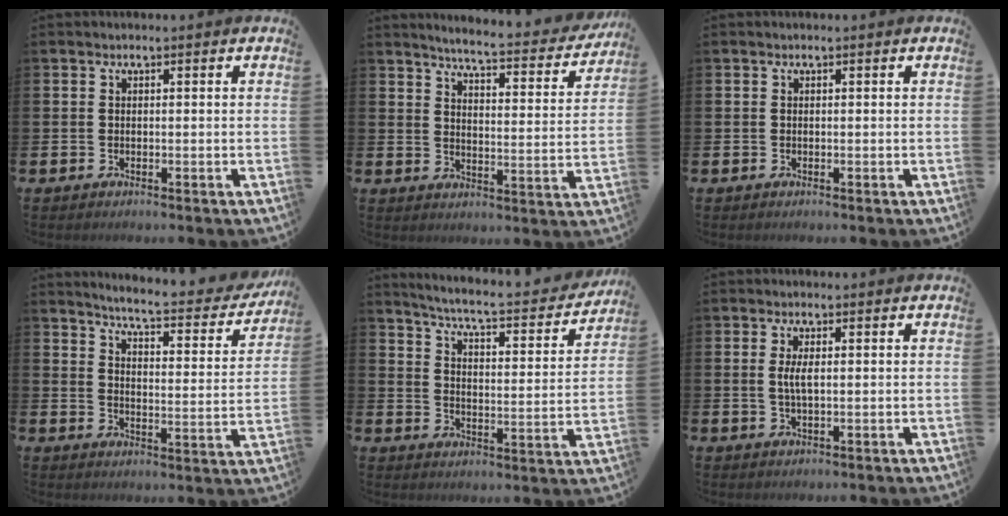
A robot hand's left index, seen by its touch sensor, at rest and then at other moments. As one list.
[{"total": 5.3, "force": [5.0, 0.2, 1.6], "torque": [-0.039, -0.045, 0.078]}, {"total": 0.0}, {"total": 5.5, "force": [5.1, 0.3, 1.9], "torque": [-0.056, -0.042, 0.079]}, {"total": 6.1, "force": [5.6, 0.3, 2.3], "torque": [-0.064, -0.049, 0.087]}, {"total": 2.6, "force": [0.4, 0.8, 2.4], "torque": [-0.046, 0.004, 0.004]}]